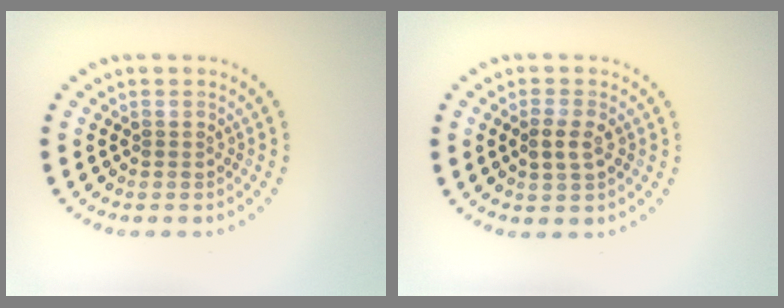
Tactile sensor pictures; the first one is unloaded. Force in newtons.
{"total": 2.2, "press": 2.1, "slide": 0.5}